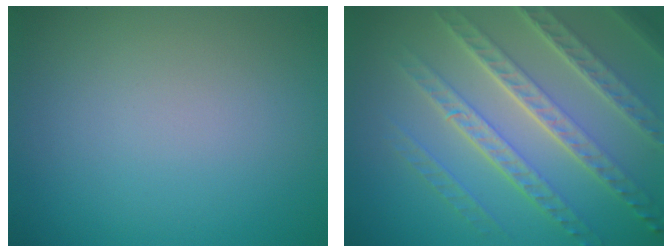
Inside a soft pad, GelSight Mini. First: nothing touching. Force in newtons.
{"total": 7.8, "press": 5.5, "slide": 5.6}